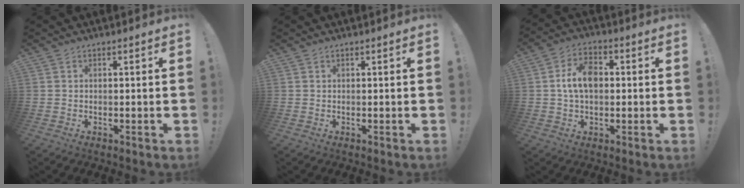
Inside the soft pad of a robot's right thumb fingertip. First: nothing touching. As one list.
[{"total": 0.0}, {"total": 9.5, "force": [0.5, 6.1, 7.3], "torque": [-0.137, 0.016, 0.011]}]